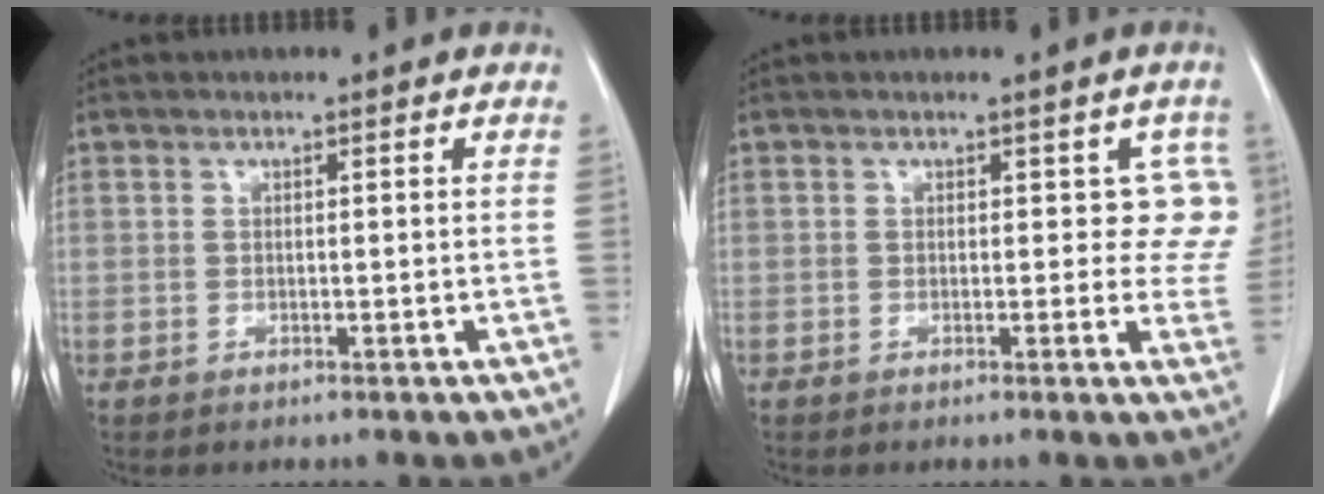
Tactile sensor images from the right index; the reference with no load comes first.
{"total": 4.7, "force": [1.3, 3.2, 3.2], "torque": [0.003, 0.009, 0.005]}